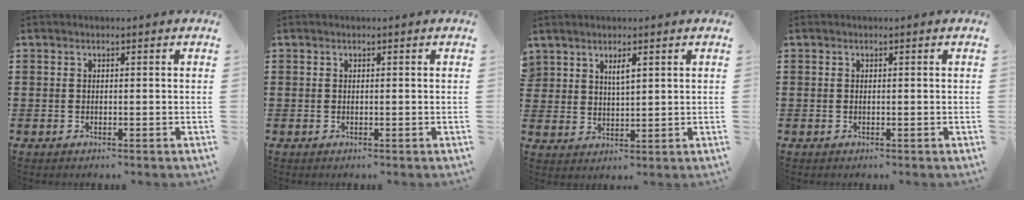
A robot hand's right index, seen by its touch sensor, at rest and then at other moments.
{"total": 0.0}
{"total": 2.8, "force": [2.0, 1.1, 1.6], "torque": [-0.035, 0.002, 0.038]}
{"total": 0.0}